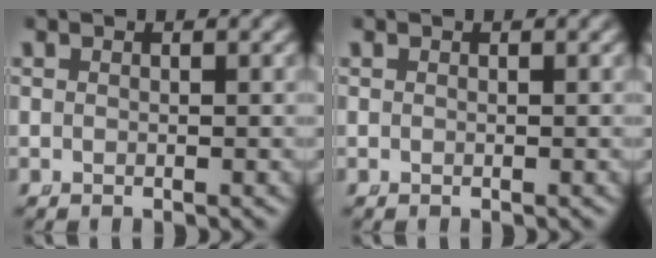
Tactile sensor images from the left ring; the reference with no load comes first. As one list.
[{"total": 0.0}]